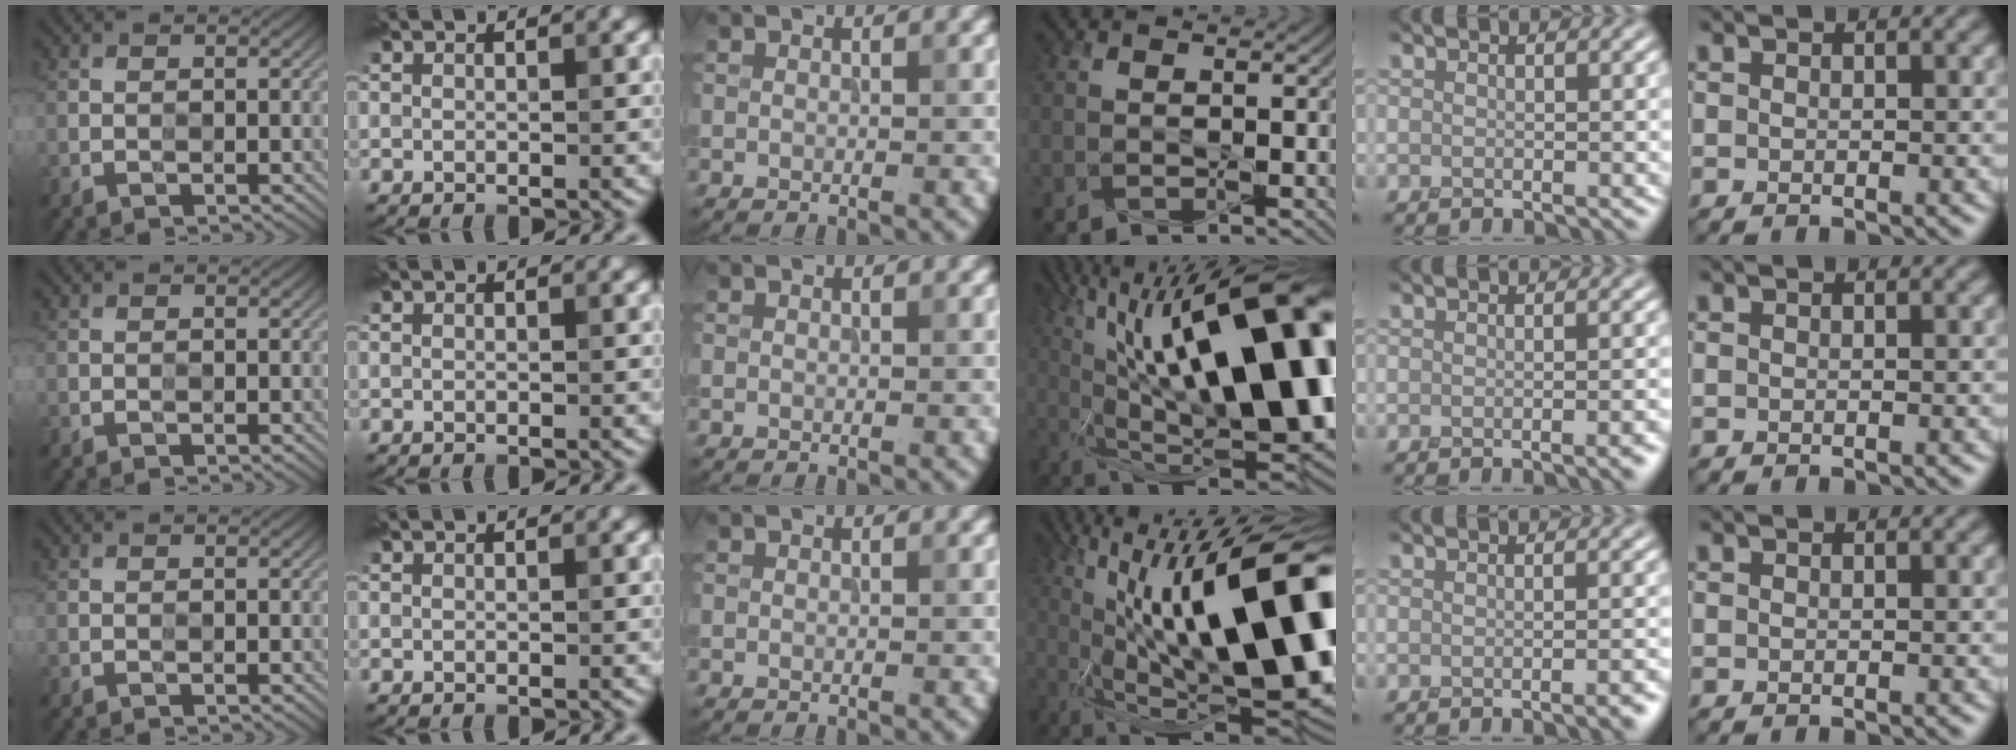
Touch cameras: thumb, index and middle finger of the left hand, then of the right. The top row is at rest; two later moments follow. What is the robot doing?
{"motion": "press", "object": "syringe"}